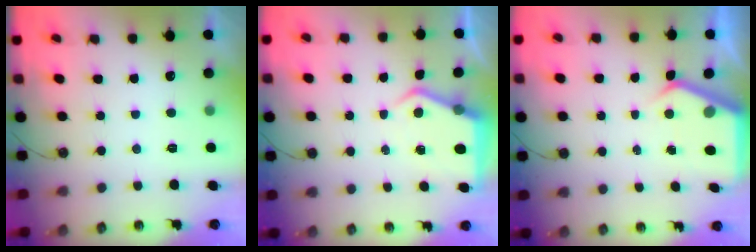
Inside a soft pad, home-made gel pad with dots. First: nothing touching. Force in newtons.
{"total": 7.1, "press": 7.1, "slide": 0.7}
{"total": 5.4, "press": 5.4, "slide": 0.8}